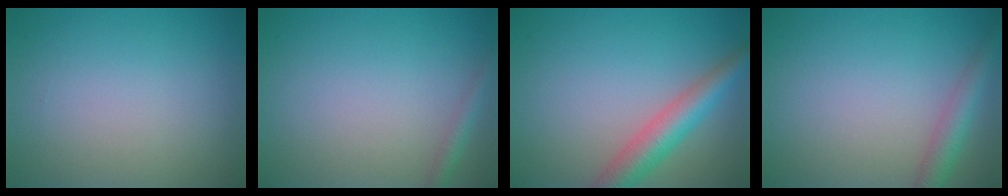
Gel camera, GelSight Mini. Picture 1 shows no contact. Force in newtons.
{"total": 1.4, "press": 1.4, "slide": 0.1}
{"total": 4.6, "press": 4.6, "slide": 0.1}
{"total": 2.9, "press": 2.9, "slide": 0.1}